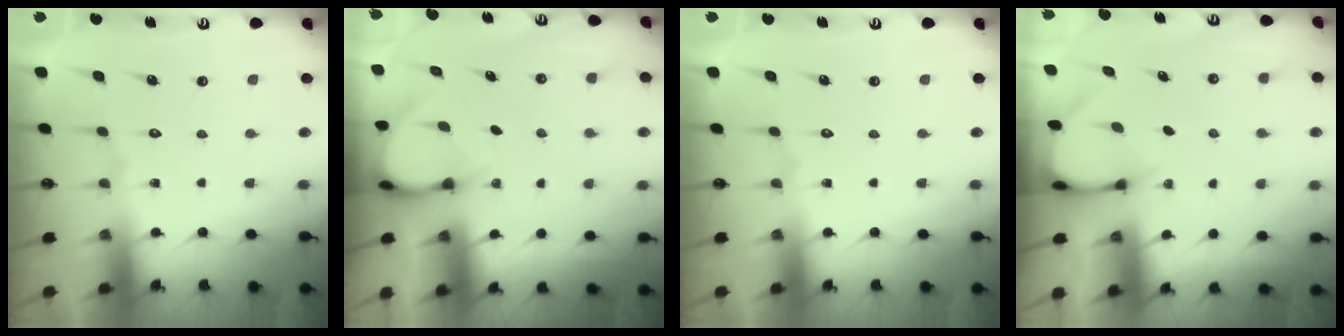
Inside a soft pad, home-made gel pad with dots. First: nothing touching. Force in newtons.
{"total": 3.8, "press": 3.8, "slide": 0.3}
{"total": 0.0}
{"total": 3.0, "press": 3.0, "slide": 0.2}